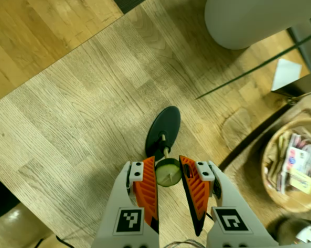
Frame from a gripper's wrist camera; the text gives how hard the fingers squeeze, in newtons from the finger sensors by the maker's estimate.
{"total": 9.4, "left": 10.0, "right": 8.7}